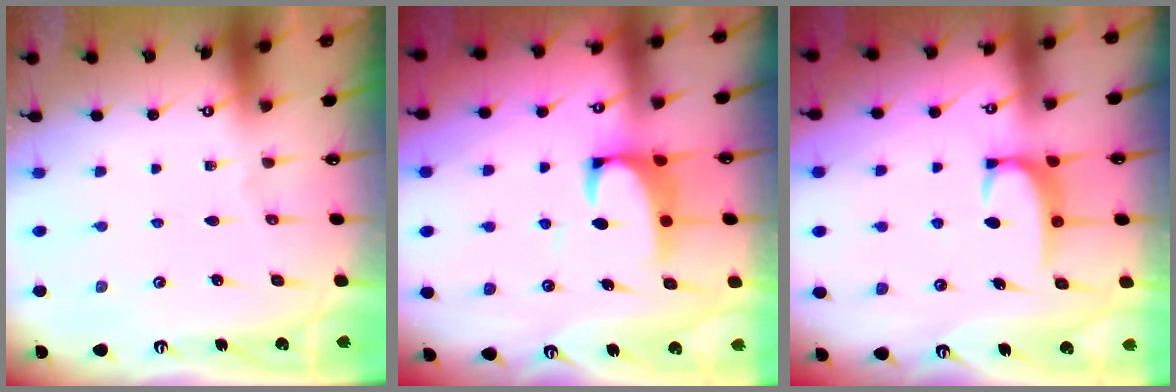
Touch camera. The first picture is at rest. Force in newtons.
{"total": 2.7, "press": 2.5, "slide": 1.1}
{"total": 2.7, "press": 2.6, "slide": 0.4}